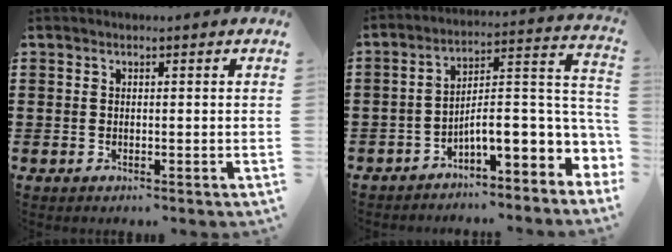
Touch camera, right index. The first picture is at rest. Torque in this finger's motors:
{"motor_torque": [0.89, -0.32, 0.34, 0.15]}